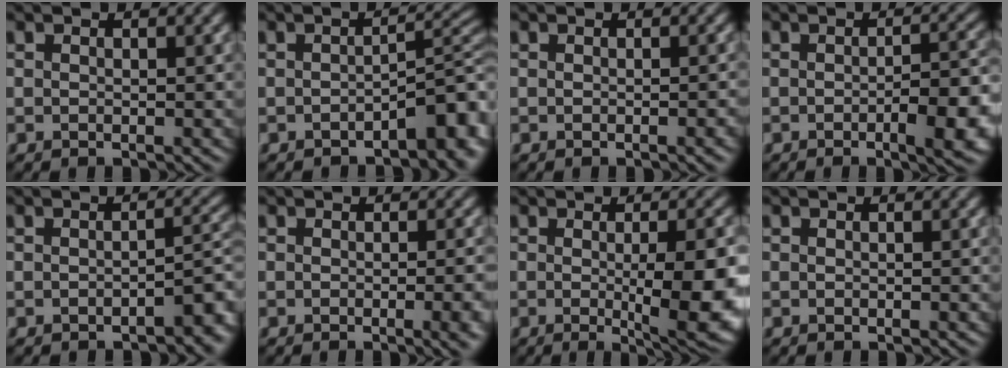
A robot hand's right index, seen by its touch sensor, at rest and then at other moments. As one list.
[{"total": 4.4, "force": [-2.1, 1.7, 3.5], "torque": [-0.041, 0.010, -0.031]}, {"total": 1.3, "force": [-0.3, 0.3, 1.2], "torque": [-0.010, 0.000, -0.006]}, {"total": 5.8, "force": [-1.9, 1.7, 5.2], "torque": [-0.075, -0.004, -0.024]}, {"total": 2.9, "force": [-1.8, 0.9, 2.2], "torque": [-0.027, 0.007, -0.027]}, {"total": 5.1, "force": [-1.1, 2.1, 4.5], "torque": [-0.027, -0.003, -0.007]}, {"total": 8.5, "force": [-0.9, 1.9, 8.3], "torque": [-0.108, -0.014, -0.006]}, {"total": 0.0}]